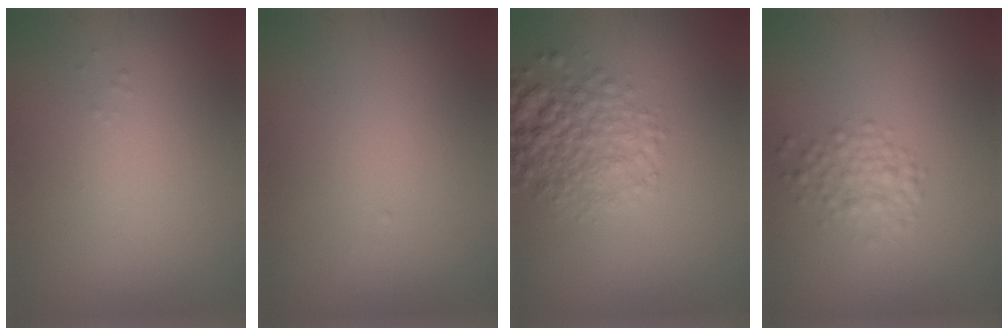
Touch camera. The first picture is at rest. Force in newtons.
{"total": 0.0}
{"total": 4.7, "press": 4.7, "slide": 0.3}
{"total": 2.2, "press": 2.2, "slide": 0.1}